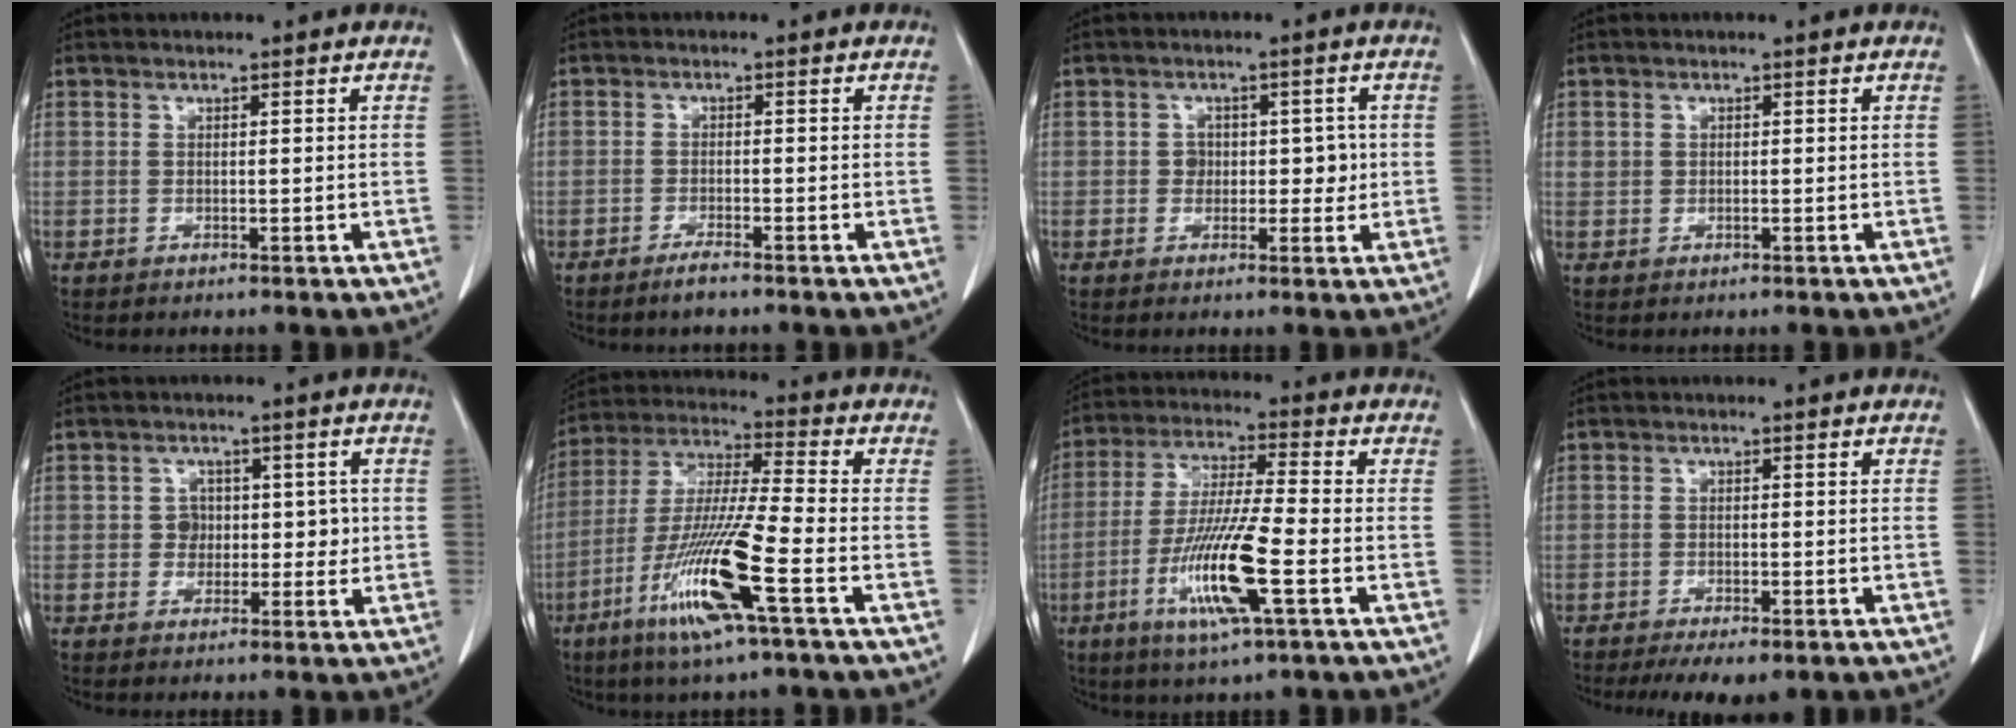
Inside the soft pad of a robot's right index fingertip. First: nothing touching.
{"total": 2.1, "force": [-1.7, 0.1, 1.2], "torque": [-0.028, -0.004, -0.031]}
{"total": 4.0, "force": [0.0, 3.1, 2.5], "torque": [-0.015, 0.012, 0.001]}
{"total": 1.0, "force": [0.3, 0.9, 0.3], "torque": [0.002, 0.007, 0.004]}
{"total": 4.0, "force": [0.1, 3.6, 1.9], "torque": [-0.005, 0.016, 0.000]}
{"total": 15.4, "force": [-6.7, -0.1, 13.8], "torque": [-0.285, -0.023, -0.130]}
{"total": 13.3, "force": [-4.6, 0.6, 12.5], "torque": [-0.250, -0.019, -0.087]}
{"total": 6.6, "force": [-4.8, 2.1, 4.1], "torque": [-0.055, -0.011, -0.067]}